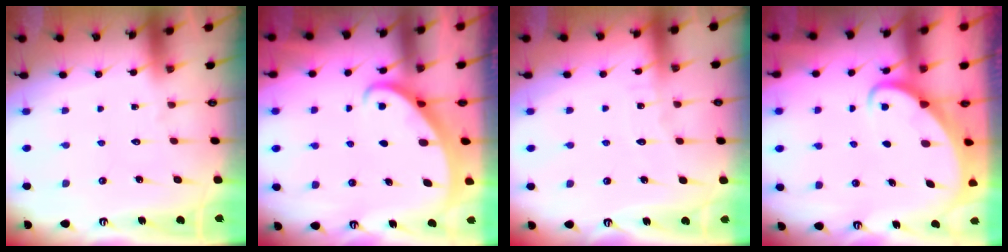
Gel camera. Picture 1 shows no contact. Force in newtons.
{"total": 2.3, "press": 2.3, "slide": 0.1}
{"total": 2.9, "press": 2.8, "slide": 0.4}
{"total": 2.4, "press": 2.4, "slide": 0.3}